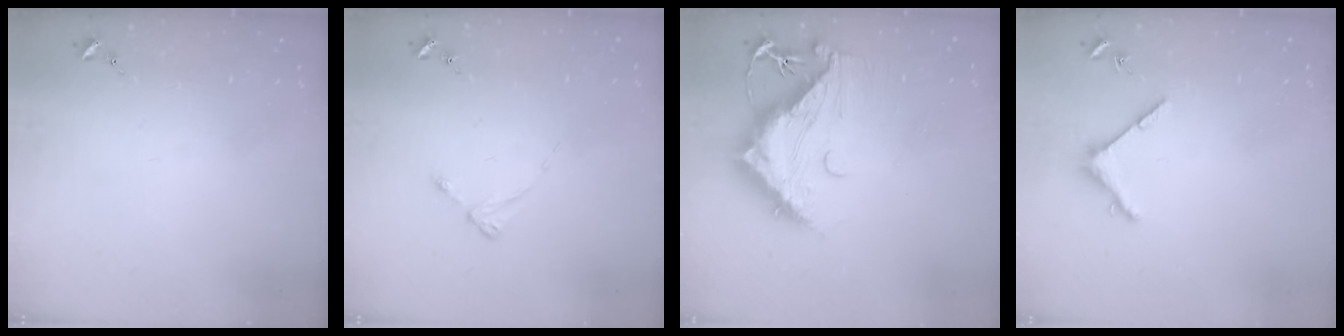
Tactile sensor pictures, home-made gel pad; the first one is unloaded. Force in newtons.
{"total": 2.5, "press": 2.5, "slide": 0.3}
{"total": 15.4, "press": 15.3, "slide": 1.6}
{"total": 4.8, "press": 4.8, "slide": 0.6}